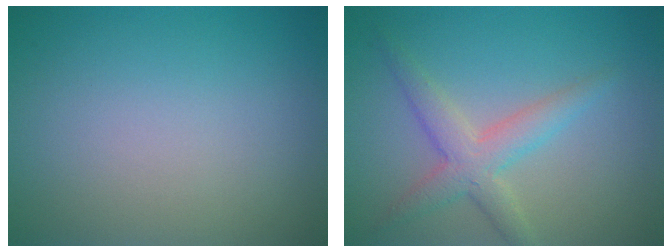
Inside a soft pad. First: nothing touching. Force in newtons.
{"total": 3.4, "press": 3.4, "slide": 0.0}